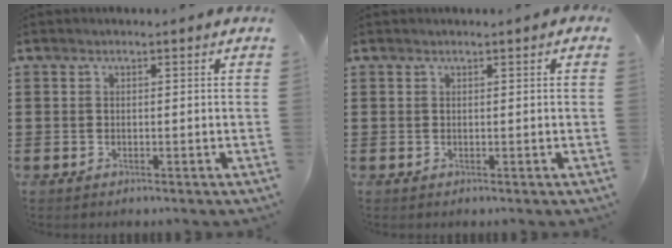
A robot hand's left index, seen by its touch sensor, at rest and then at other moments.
{"total": 0.0}